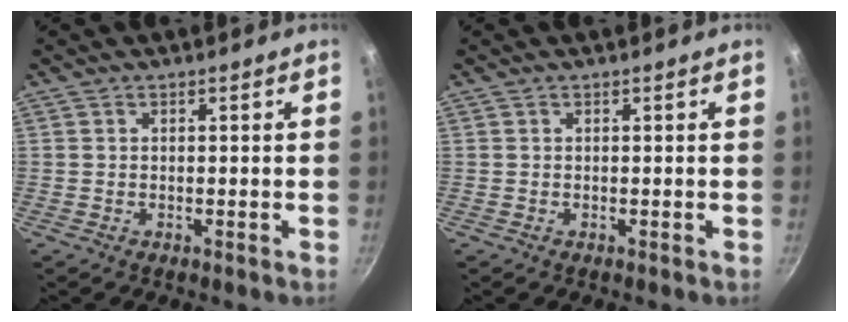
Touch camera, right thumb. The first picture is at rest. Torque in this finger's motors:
{"motor_torque": [0.00, 0.00, 0.01, 0.00, 0.00]}